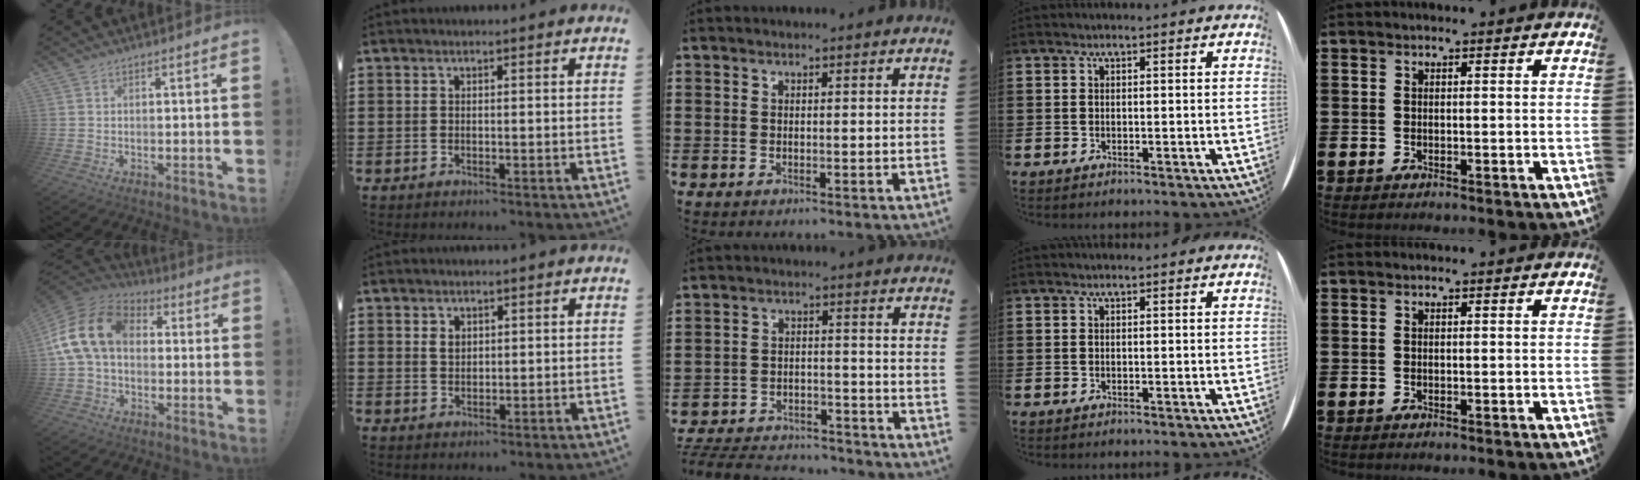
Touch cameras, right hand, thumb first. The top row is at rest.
{"thumb": {"total": 17.2, "force": [2.9, 11.7, 12.2], "torque": [-0.227, 0.017, 0.057]}, "index": {"total": 1.6, "force": [0.7, 1.2, 0.8], "torque": [-0.019, 0.005, 0.013]}, "middle": {"total": 6.1, "force": [-6.0, 1.0, 0.8], "torque": [-0.020, 0.006, -0.121]}}